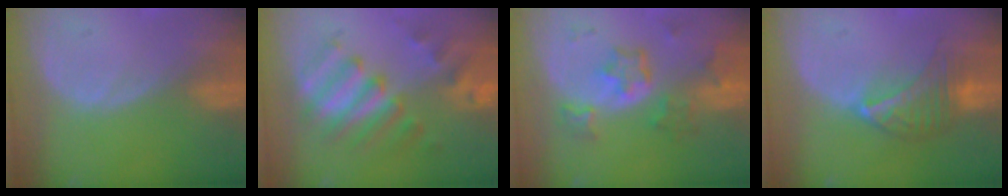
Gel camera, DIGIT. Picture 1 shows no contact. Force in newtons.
{"total": 8.8, "press": 8.1, "slide": 3.4}
{"total": 7.1, "press": 6.5, "slide": 2.9}
{"total": 7.1, "press": 6.5, "slide": 3.0}